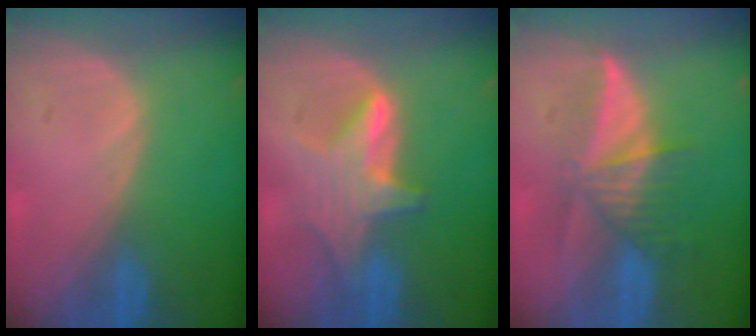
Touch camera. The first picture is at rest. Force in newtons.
{"total": 6.2, "press": 6.2, "slide": 0.6}
{"total": 6.1, "press": 6.0, "slide": 1.2}